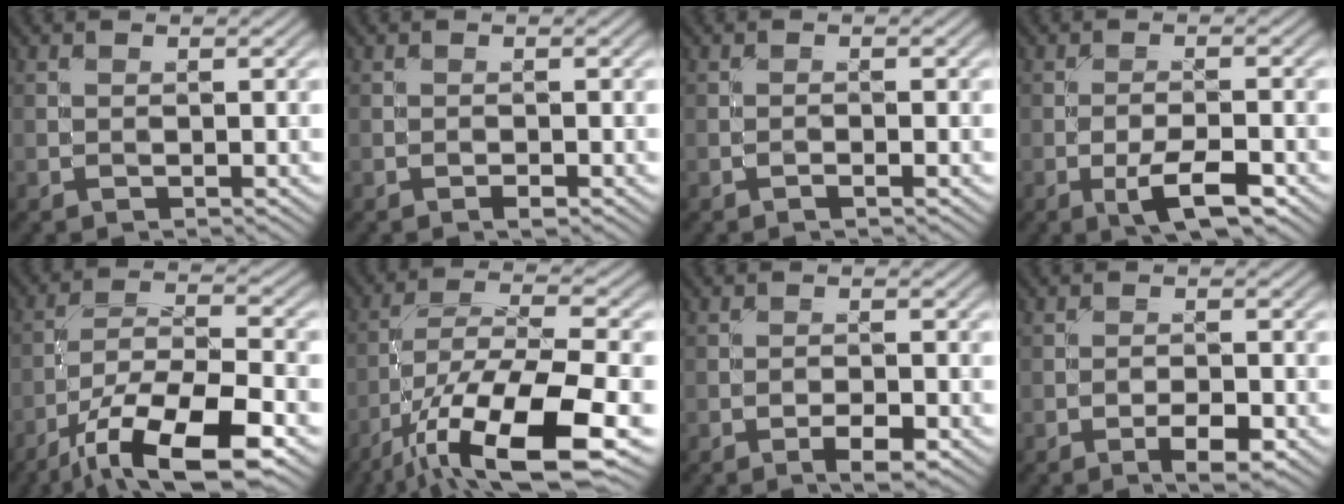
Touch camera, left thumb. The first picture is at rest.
{"total": 0.7, "force": [-0.5, 0.2, 0.5], "torque": [-0.007, 0.001, -0.010]}
{"total": 0.6, "force": [-0.4, -0.1, 0.4], "torque": [-0.008, 0.002, -0.010]}
{"total": 5.1, "force": [-2.6, 1.4, 4.1], "torque": [-0.075, 0.004, -0.044]}
{"total": 13.9, "force": [-8.3, 4.2, 10.3], "torque": [-0.195, -0.010, -0.151]}
{"total": 16.0, "force": [-8.4, 5.2, 12.5], "torque": [-0.239, -0.022, -0.151]}
{"total": 2.6, "force": [-1.5, 0.7, 2.0], "torque": [-0.036, 0.001, -0.028]}
{"total": 3.2, "force": [-1.8, 0.9, 2.5], "torque": [-0.041, 0.002, -0.030]}